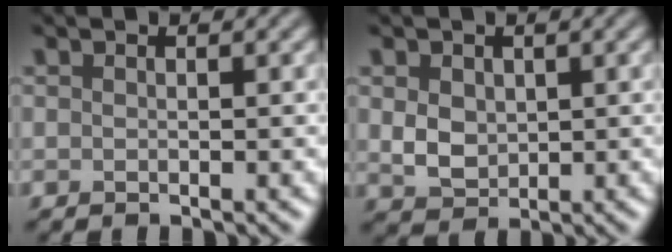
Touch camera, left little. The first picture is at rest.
{"total": 2.7, "force": [0.5, 2.1, 1.6], "torque": [-0.035, -0.003, 0.012]}